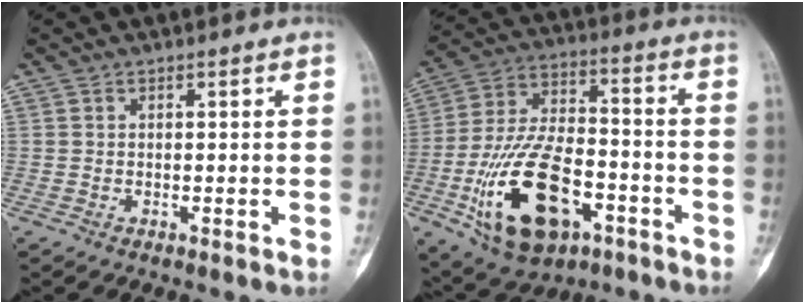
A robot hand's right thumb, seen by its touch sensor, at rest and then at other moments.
{"total": 20.9, "force": [-8.1, 11.4, 15.5], "torque": [-0.276, 0.043, -0.131]}